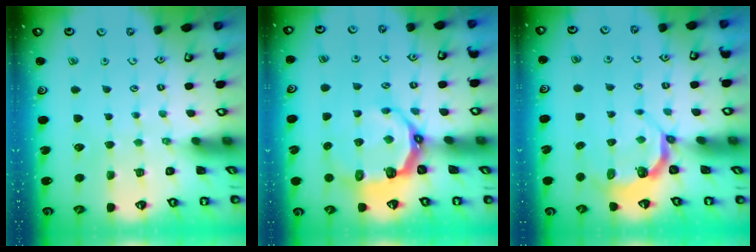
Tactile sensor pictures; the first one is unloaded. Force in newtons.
{"total": 8.7, "press": 7.1, "slide": 5.0}
{"total": 4.6, "press": 3.1, "slide": 3.3}